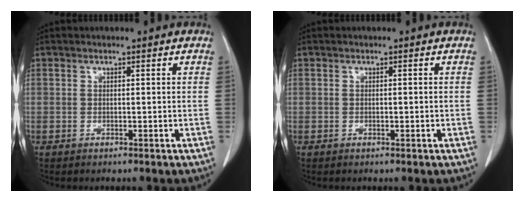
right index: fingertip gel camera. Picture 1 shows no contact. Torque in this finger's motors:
{"motor_torque": [-0.22, 0.18, -0.02, 0.00]}